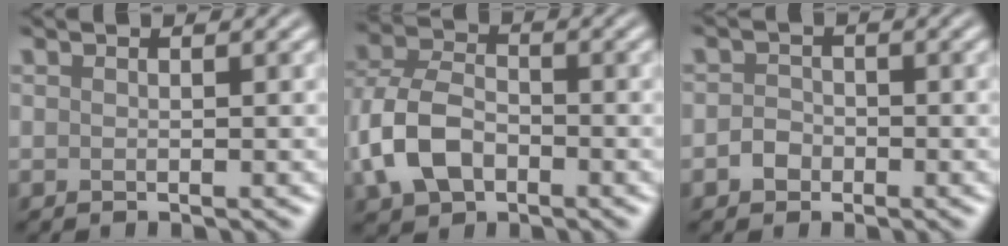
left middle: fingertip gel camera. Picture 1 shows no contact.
{"total": 6.4, "force": [-2.1, 4.5, 4.1], "torque": [-0.096, 0.003, -0.051]}
{"total": 1.6, "force": [-0.7, 1.4, 0.6], "torque": [-0.006, 0.002, -0.016]}